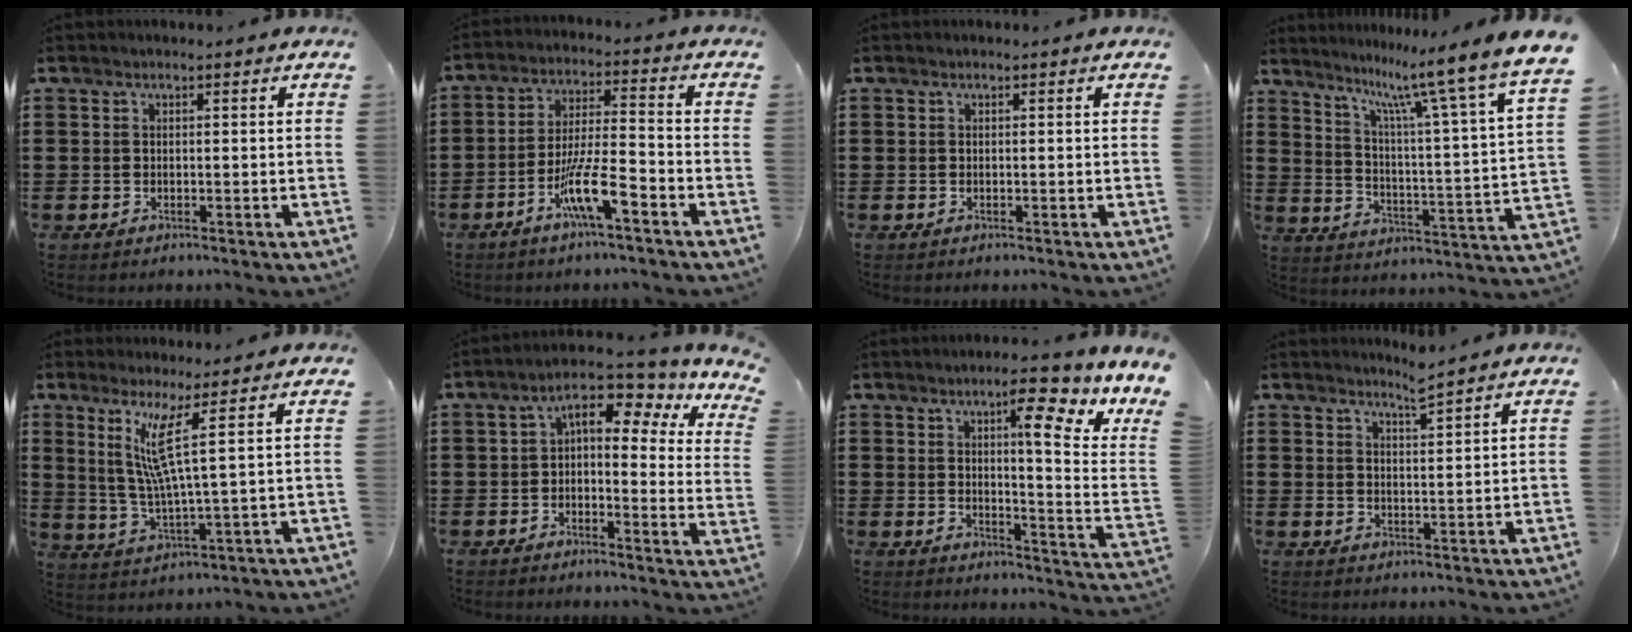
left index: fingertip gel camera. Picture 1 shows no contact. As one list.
[{"total": 9.0, "force": [-5.2, 1.2, 7.2], "torque": [-0.147, -0.001, -0.098]}, {"total": 0.0}, {"total": 9.4, "force": [7.7, -1.1, 5.2], "torque": [-0.112, -0.072, 0.111]}, {"total": 8.8, "force": [4.2, 0.1, 7.7], "torque": [-0.169, -0.012, 0.069]}, {"total": 6.6, "force": [3.3, 2.3, 5.2], "torque": [-0.086, -0.025, 0.041]}, {"total": 9.8, "force": [6.4, 1.3, 7.3], "torque": [-0.112, -0.035, 0.096]}, {"total": 3.2, "force": [2.9, -0.5, 1.2], "torque": [-0.029, -0.008, 0.053]}]